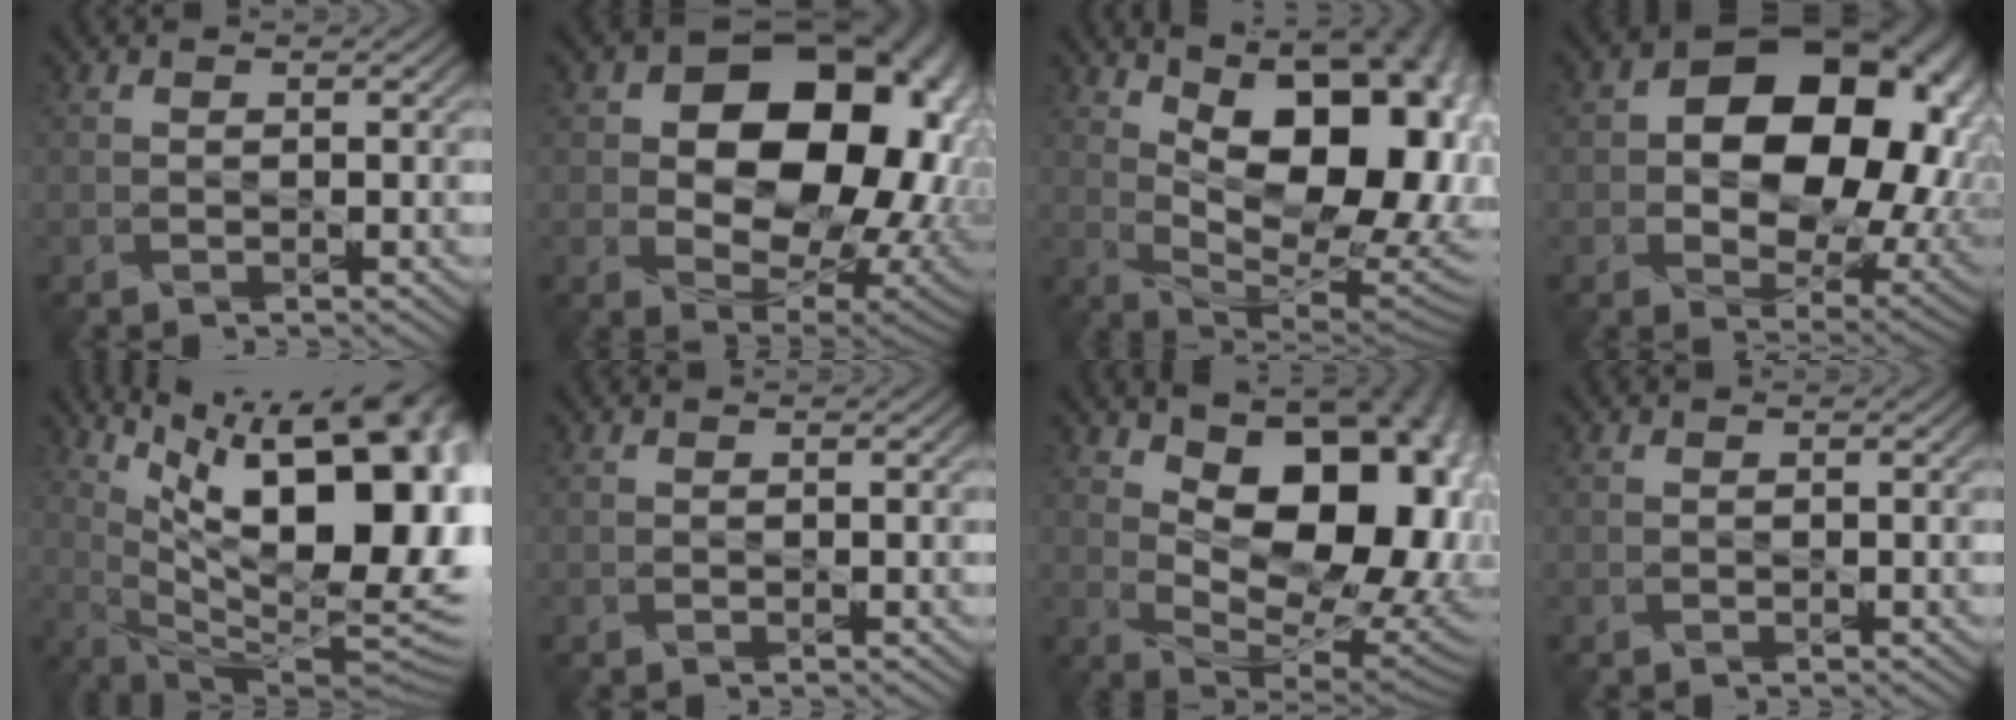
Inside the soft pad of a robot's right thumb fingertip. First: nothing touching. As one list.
[{"total": 20.0, "force": [4.3, 14.2, 13.4], "torque": [-0.161, 0.015, 0.072]}, {"total": 17.6, "force": [5.6, 8.9, 14.1], "torque": [-0.195, 0.037, 0.082]}, {"total": 17.6, "force": [3.3, 12.1, 12.3], "torque": [-0.154, -0.004, 0.062]}, {"total": 20.8, "force": [6.9, 7.8, 18.0], "torque": [-0.238, 0.033, 0.114]}, {"total": 0.0}, {"total": 15.1, "force": [4.2, 8.2, 12.0], "torque": [-0.165, 0.007, 0.068]}, {"total": 0.0}]